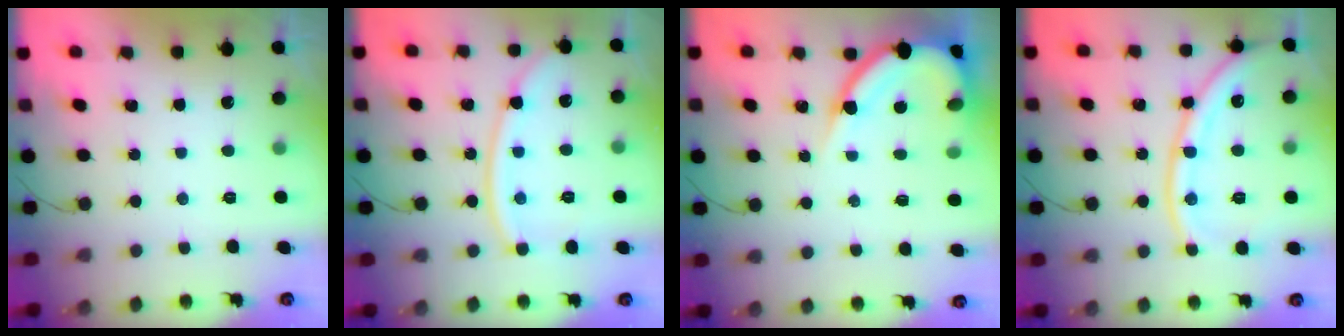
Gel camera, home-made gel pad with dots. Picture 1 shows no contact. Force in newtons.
{"total": 11.2, "press": 11.1, "slide": 1.4}
{"total": 10.3, "press": 10.2, "slide": 0.9}
{"total": 14.0, "press": 13.9, "slide": 1.6}